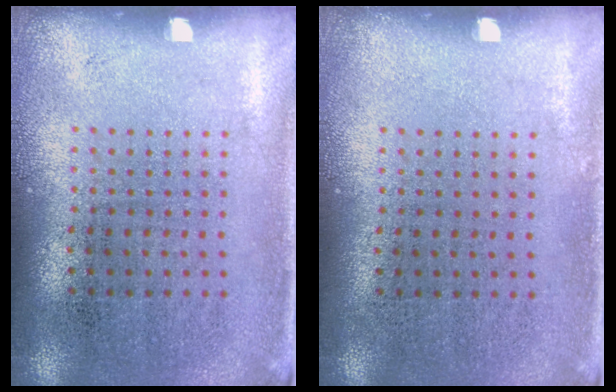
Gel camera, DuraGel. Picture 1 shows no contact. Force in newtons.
{"total": 0.0}